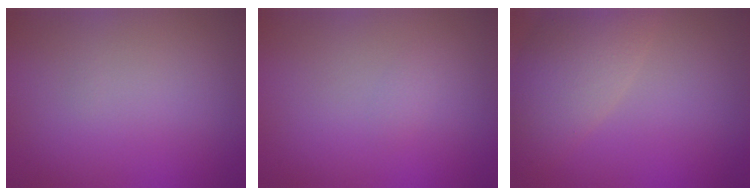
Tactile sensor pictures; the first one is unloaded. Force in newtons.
{"total": 0.5, "press": 0.5, "slide": 0.0}
{"total": 6.1, "press": 6.1, "slide": 0.6}